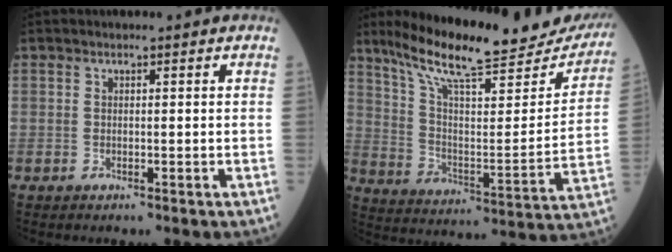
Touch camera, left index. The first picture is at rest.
{"total": 25.6, "force": [22.4, 4.5, 11.5], "torque": [-0.183, -0.039, 0.316]}